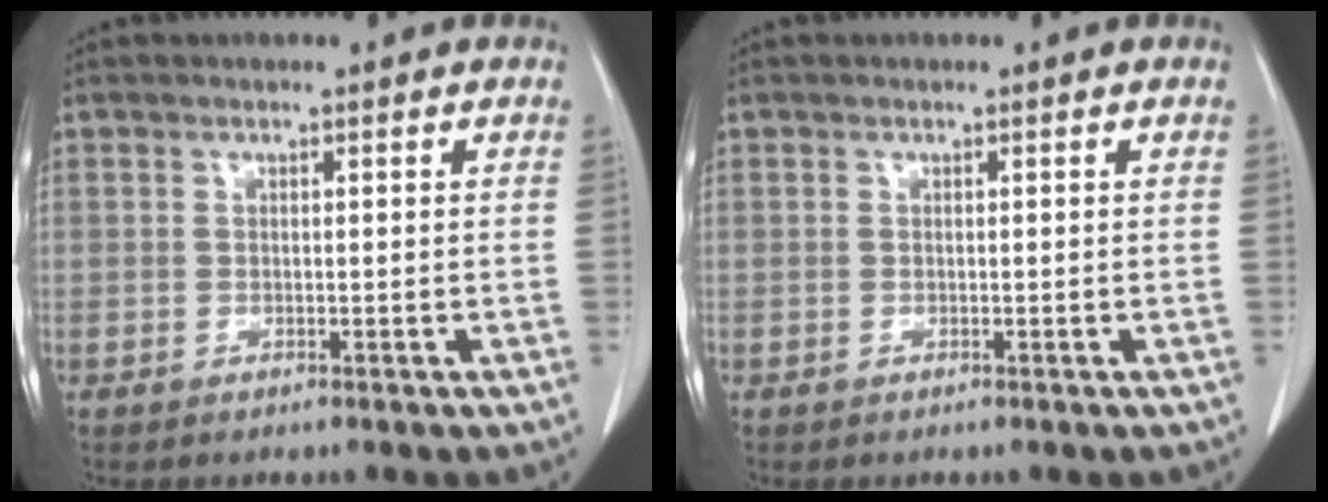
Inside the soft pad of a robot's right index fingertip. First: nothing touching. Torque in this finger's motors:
{"motor_torque": [0.00, 0.00, 0.00, 0.00]}